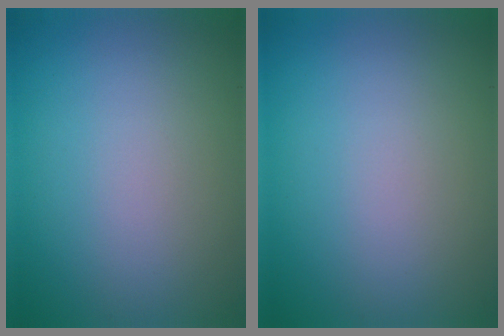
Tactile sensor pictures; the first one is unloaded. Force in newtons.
{"total": 0.0}